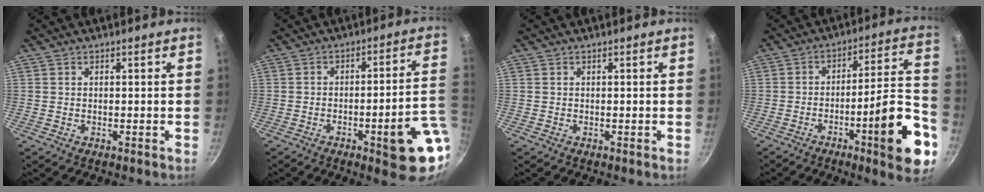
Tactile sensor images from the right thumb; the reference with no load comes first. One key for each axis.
{"total": 14.0, "fx": -4.3, "fy": 2.9, "fz": 13.0, "tx": -0.138, "ty": 0.030, "tz": -0.053}
{"total": 0.0}
{"total": 18.5, "fx": -7.8, "fy": 3.6, "fz": 16.3, "tx": -0.203, "ty": 0.044, "tz": -0.115}